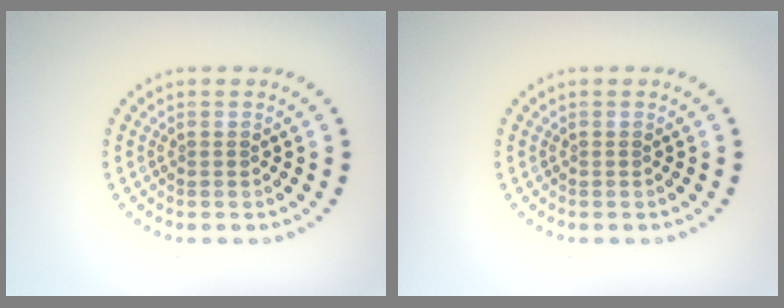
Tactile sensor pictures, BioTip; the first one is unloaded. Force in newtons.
{"total": 0.0}